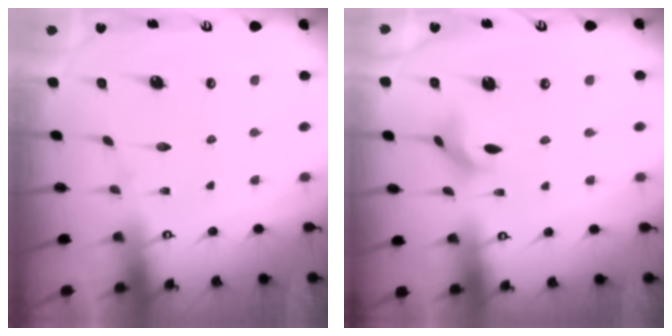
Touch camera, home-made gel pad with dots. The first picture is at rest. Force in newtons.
{"total": 3.8, "press": 3.8, "slide": 0.5}